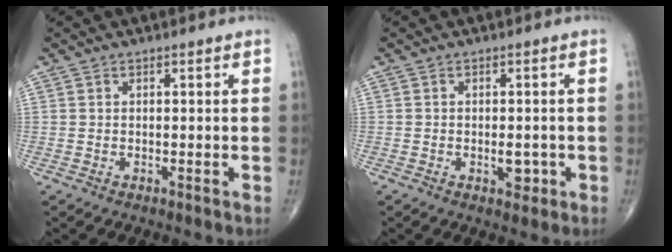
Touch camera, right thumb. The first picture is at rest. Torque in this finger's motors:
{"motor_torque": [3.24, 1.77, 1.32, -1.44, 0.55]}